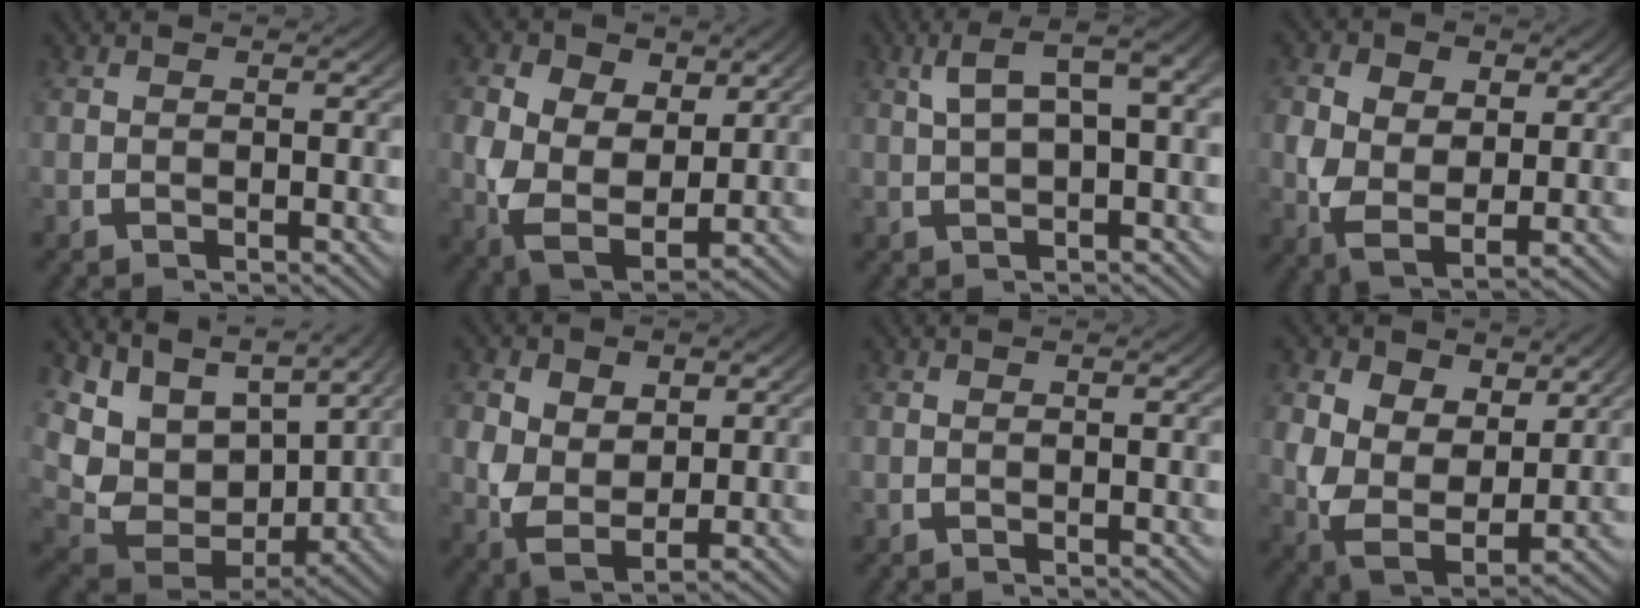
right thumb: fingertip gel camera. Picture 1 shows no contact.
{"total": 10.2, "force": [-1.6, 7.9, 6.3], "torque": [-0.163, -0.068, -0.001]}
{"total": 7.0, "force": [2.7, 3.0, 5.7], "torque": [-0.065, 0.038, 0.034]}
{"total": 7.2, "force": [-0.6, 5.4, 4.7], "torque": [-0.121, -0.046, 0.010]}
{"total": 11.2, "force": [1.6, 7.6, 8.1], "torque": [-0.176, -0.028, 0.040]}
{"total": 6.7, "force": [-0.7, 5.1, 4.2], "torque": [-0.115, -0.044, 0.012]}
{"total": 0.0}
{"total": 10.6, "force": [-1.1, 8.3, 6.5], "torque": [-0.171, -0.071, 0.005]}